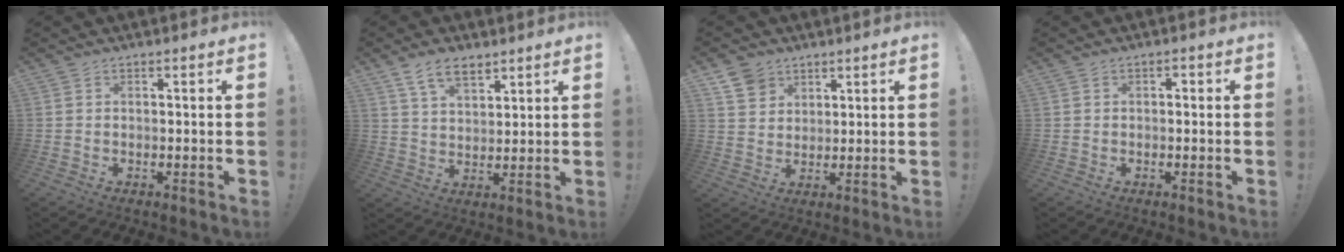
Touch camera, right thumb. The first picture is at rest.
{"total": 8.6, "force": [5.8, 4.3, 4.8], "torque": [-0.084, -0.019, 0.108]}
{"total": 7.0, "force": [4.5, 5.2, 1.5], "torque": [-0.023, -0.026, 0.089]}
{"total": 1.1, "force": [-0.8, 0.7, 0.4], "torque": [-0.008, 0.005, -0.015]}